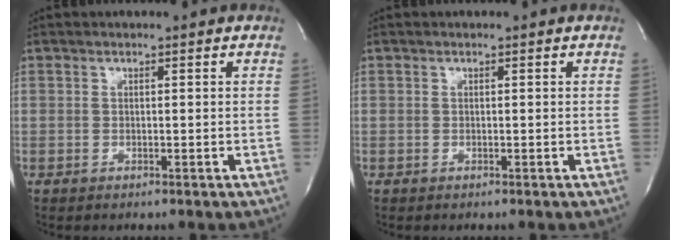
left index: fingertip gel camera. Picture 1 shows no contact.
{"total": 0.0}